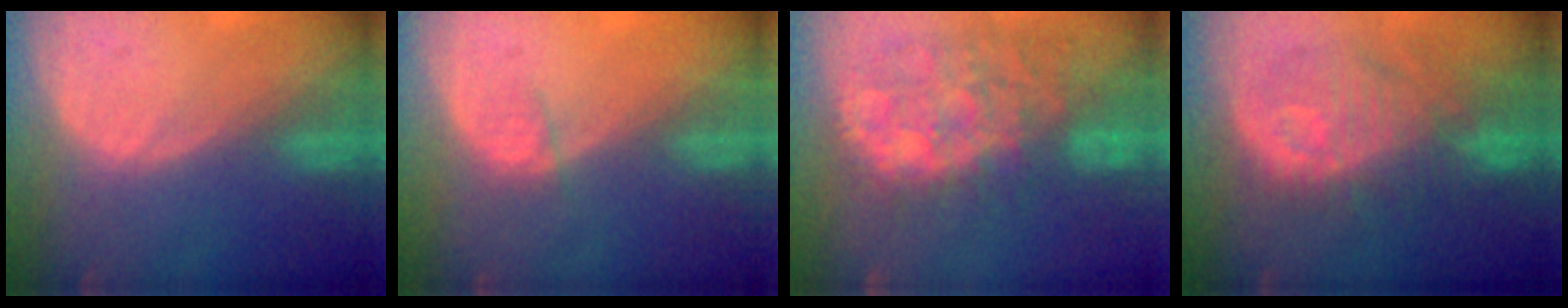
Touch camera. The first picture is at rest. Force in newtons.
{"total": 1.4, "press": 1.3, "slide": 0.6}
{"total": 12.2, "press": 11.1, "slide": 5.1}
{"total": 11.0, "press": 10.6, "slide": 3.1}